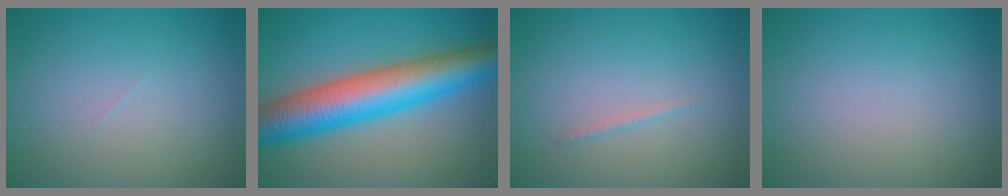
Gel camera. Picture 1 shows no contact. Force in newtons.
{"total": 10.7, "press": 10.7, "slide": 0.1}
{"total": 0.5, "press": 0.5, "slide": 0.0}
{"total": 0.0}